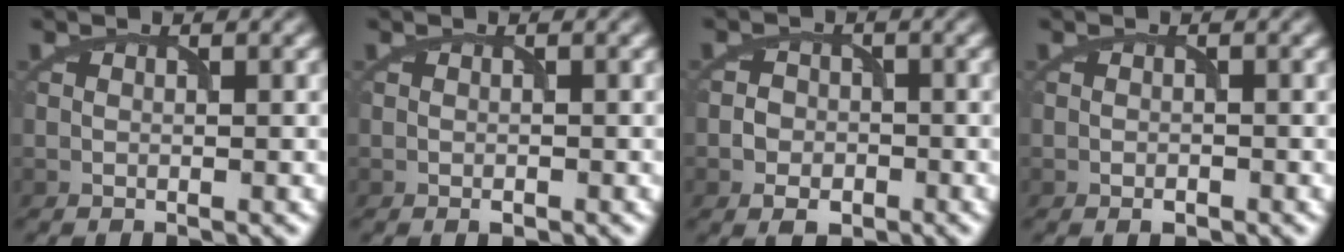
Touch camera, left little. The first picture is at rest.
{"total": 0.6, "force": [-0.3, 0.3, 0.4], "torque": [-0.005, -0.001, -0.006]}
{"total": 2.9, "force": [-1.4, 2.2, 1.3], "torque": [-0.012, 0.001, -0.030]}
{"total": 0.9, "force": [-0.5, 0.5, 0.5], "torque": [-0.007, -0.001, -0.009]}